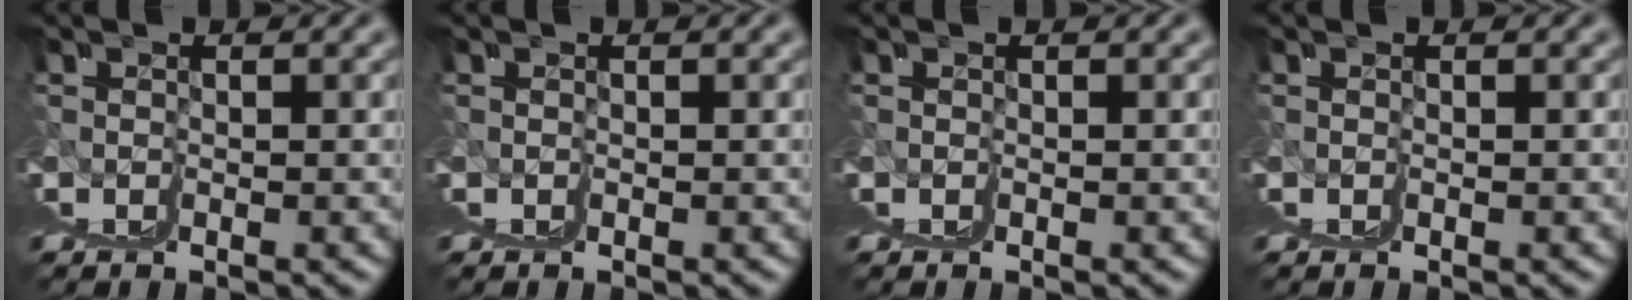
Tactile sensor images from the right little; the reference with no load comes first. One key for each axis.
{"total": 0.0}
{"total": 0.0}
{"total": 0.0}